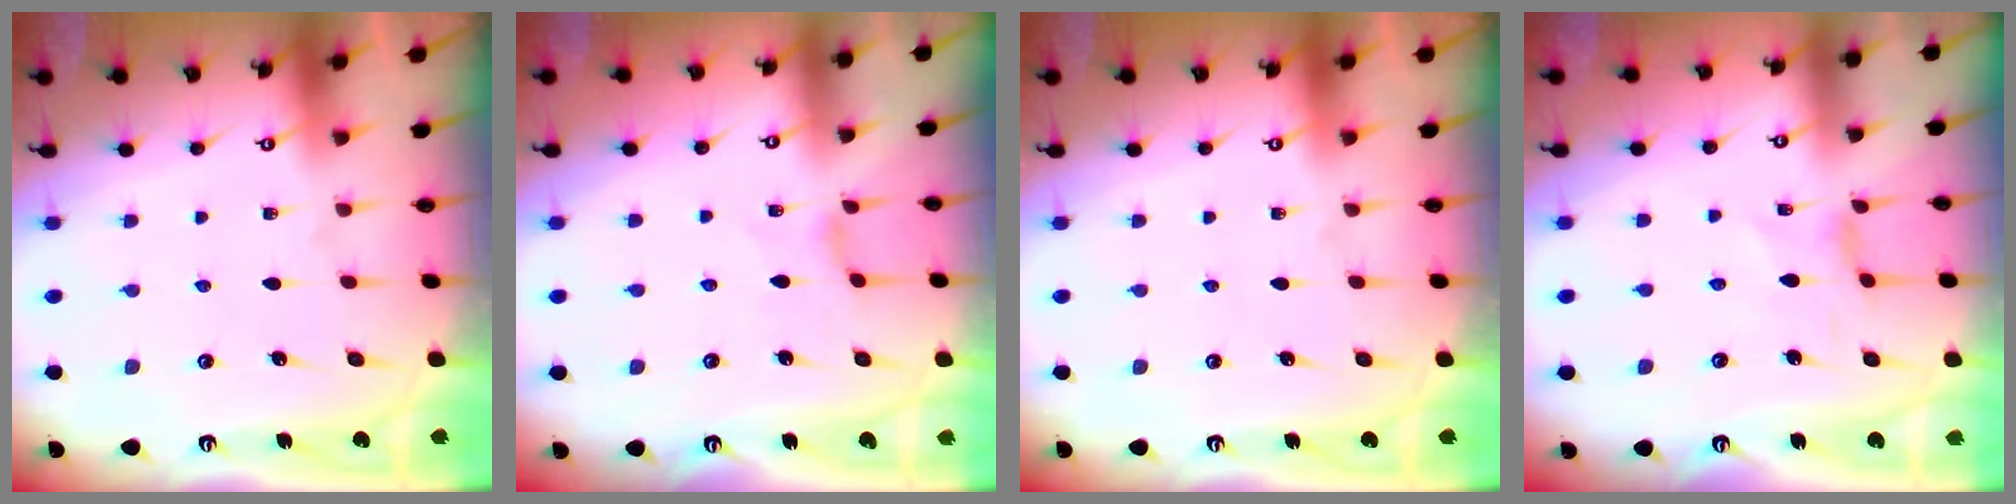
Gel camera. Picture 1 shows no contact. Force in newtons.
{"total": 0.0}
{"total": 0.0}
{"total": 2.3, "press": 2.3, "slide": 0.4}